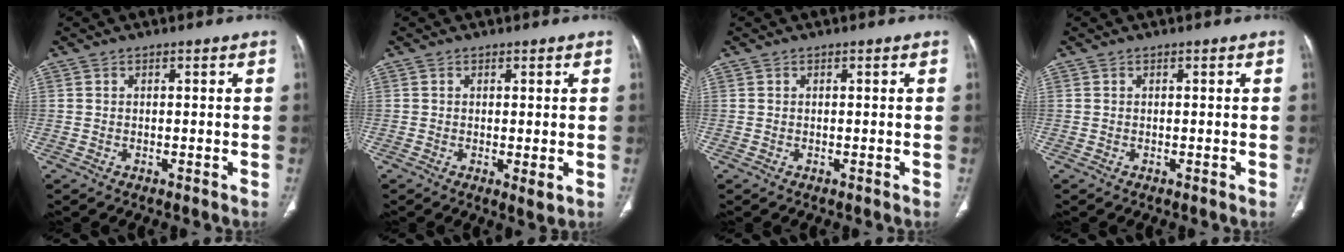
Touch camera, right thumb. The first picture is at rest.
{"total": 2.1, "force": [-0.3, 0.5, 2.0], "torque": [-0.038, -0.011, -0.006]}
{"total": 0.0}
{"total": 0.0}